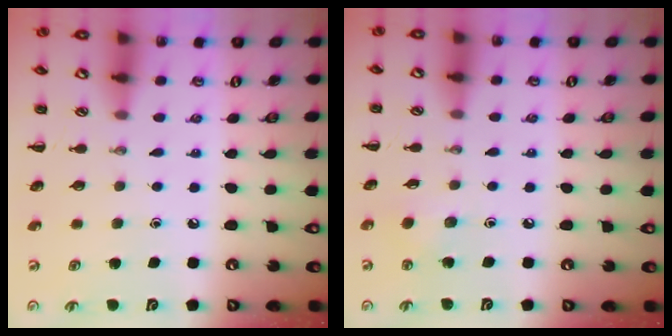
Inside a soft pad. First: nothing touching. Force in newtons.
{"total": 2.4, "press": 2.2, "slide": 0.9}